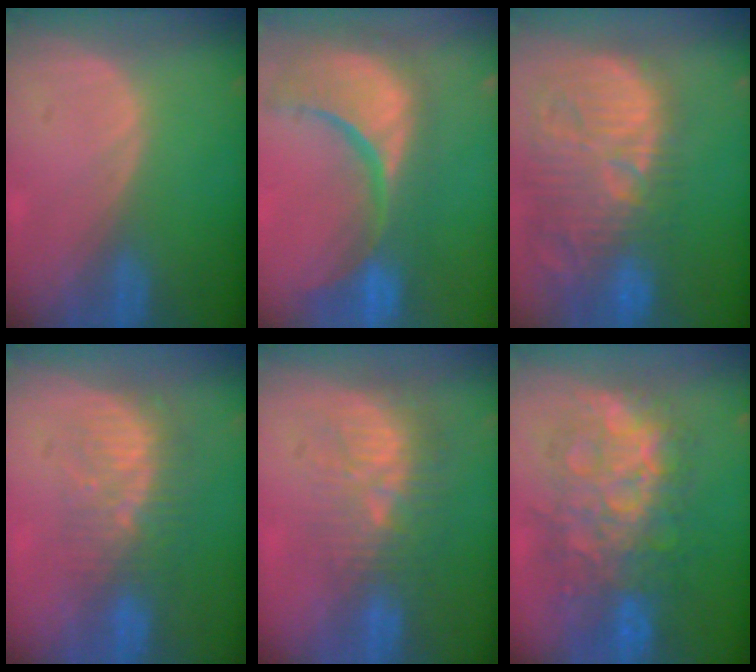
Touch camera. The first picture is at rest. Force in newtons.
{"total": 15.3, "press": 12.1, "slide": 9.5}
{"total": 15.3, "press": 13.2, "slide": 7.6}
{"total": 8.5, "press": 7.4, "slide": 4.1}
{"total": 10.1, "press": 9.0, "slide": 4.8}
{"total": 11.8, "press": 11.8, "slide": 1.2}